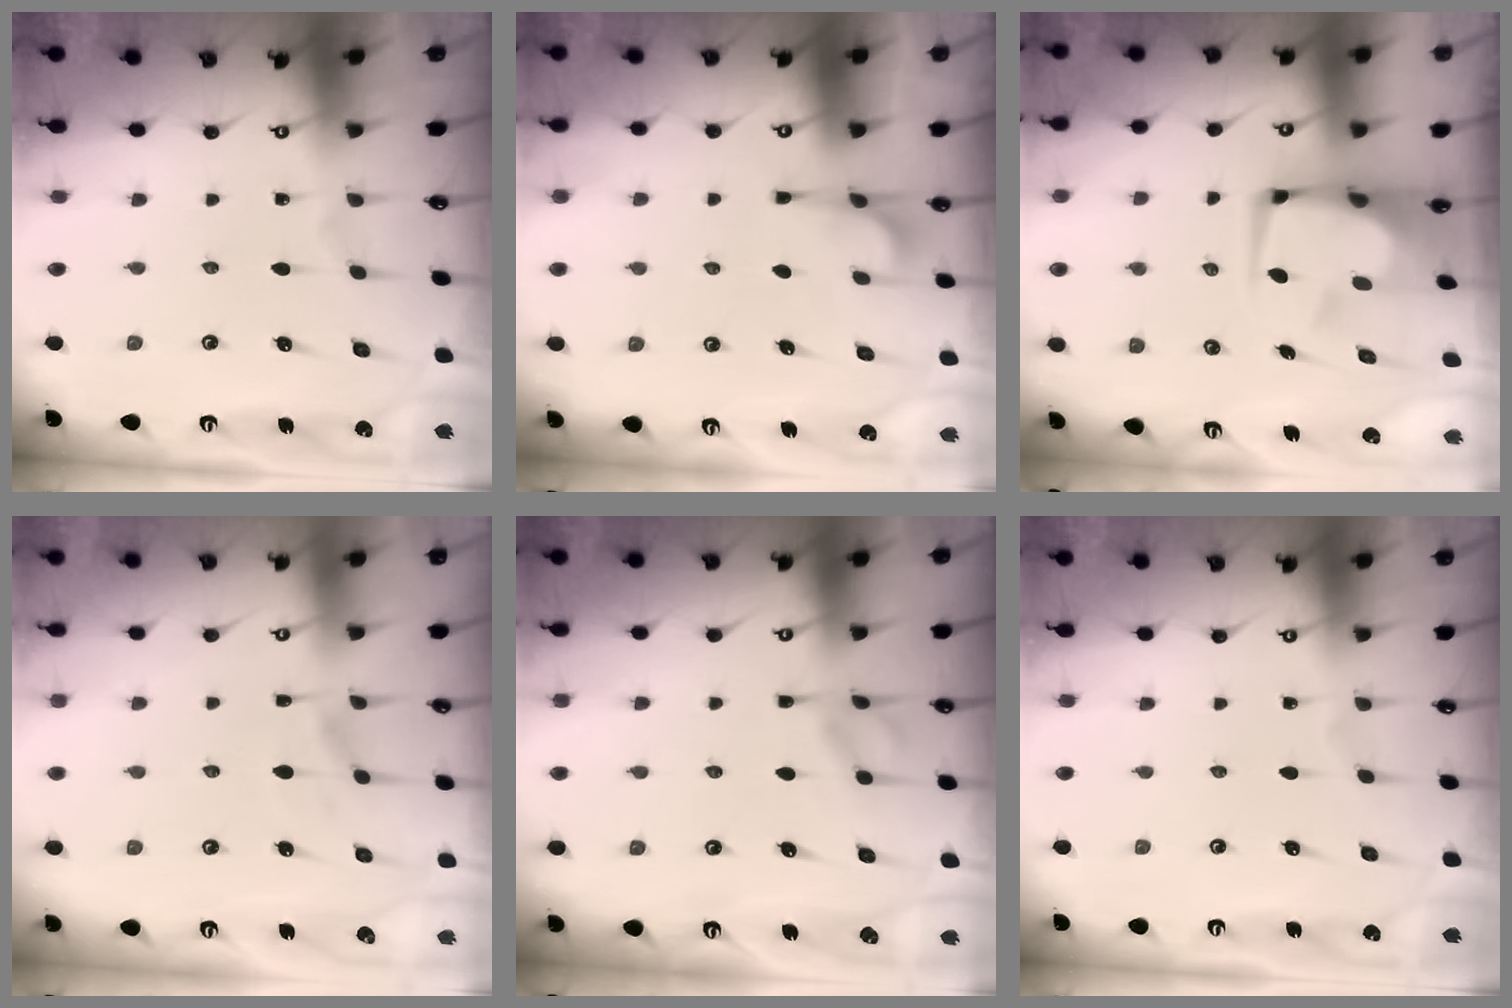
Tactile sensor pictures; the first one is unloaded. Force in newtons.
{"total": 2.5, "press": 2.2, "slide": 1.2}
{"total": 5.3, "press": 5.2, "slide": 1.0}
{"total": 1.9, "press": 1.4, "slide": 1.2}
{"total": 5.3, "press": 5.3, "slide": 0.7}
{"total": 0.0}